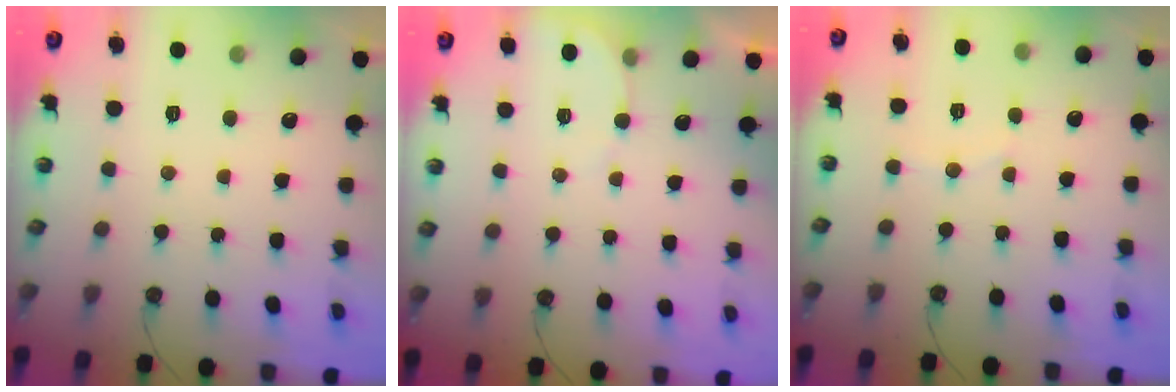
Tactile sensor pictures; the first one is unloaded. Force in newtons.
{"total": 2.8, "press": 2.8, "slide": 0.3}
{"total": 3.7, "press": 3.7, "slide": 0.3}